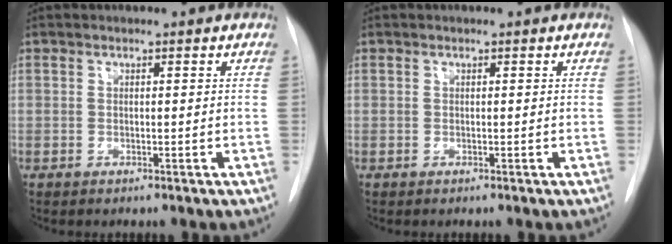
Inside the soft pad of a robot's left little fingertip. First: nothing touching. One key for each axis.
{"total": 0.0}